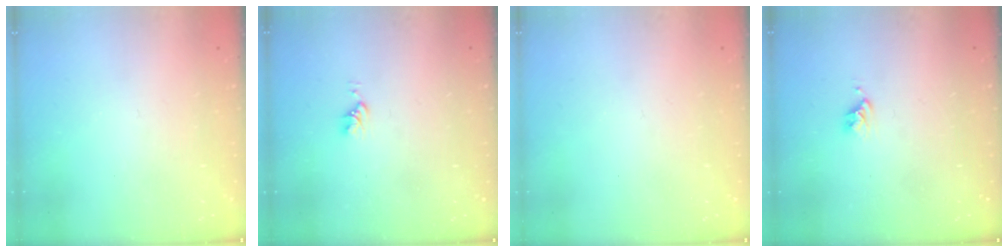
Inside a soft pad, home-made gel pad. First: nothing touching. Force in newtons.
{"total": 3.0, "press": 3.0, "slide": 0.4}
{"total": 0.0}
{"total": 2.7, "press": 2.6, "slide": 0.4}